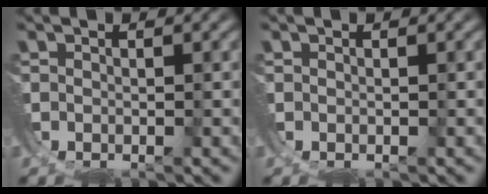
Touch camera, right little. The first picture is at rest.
{"total": 0.0}